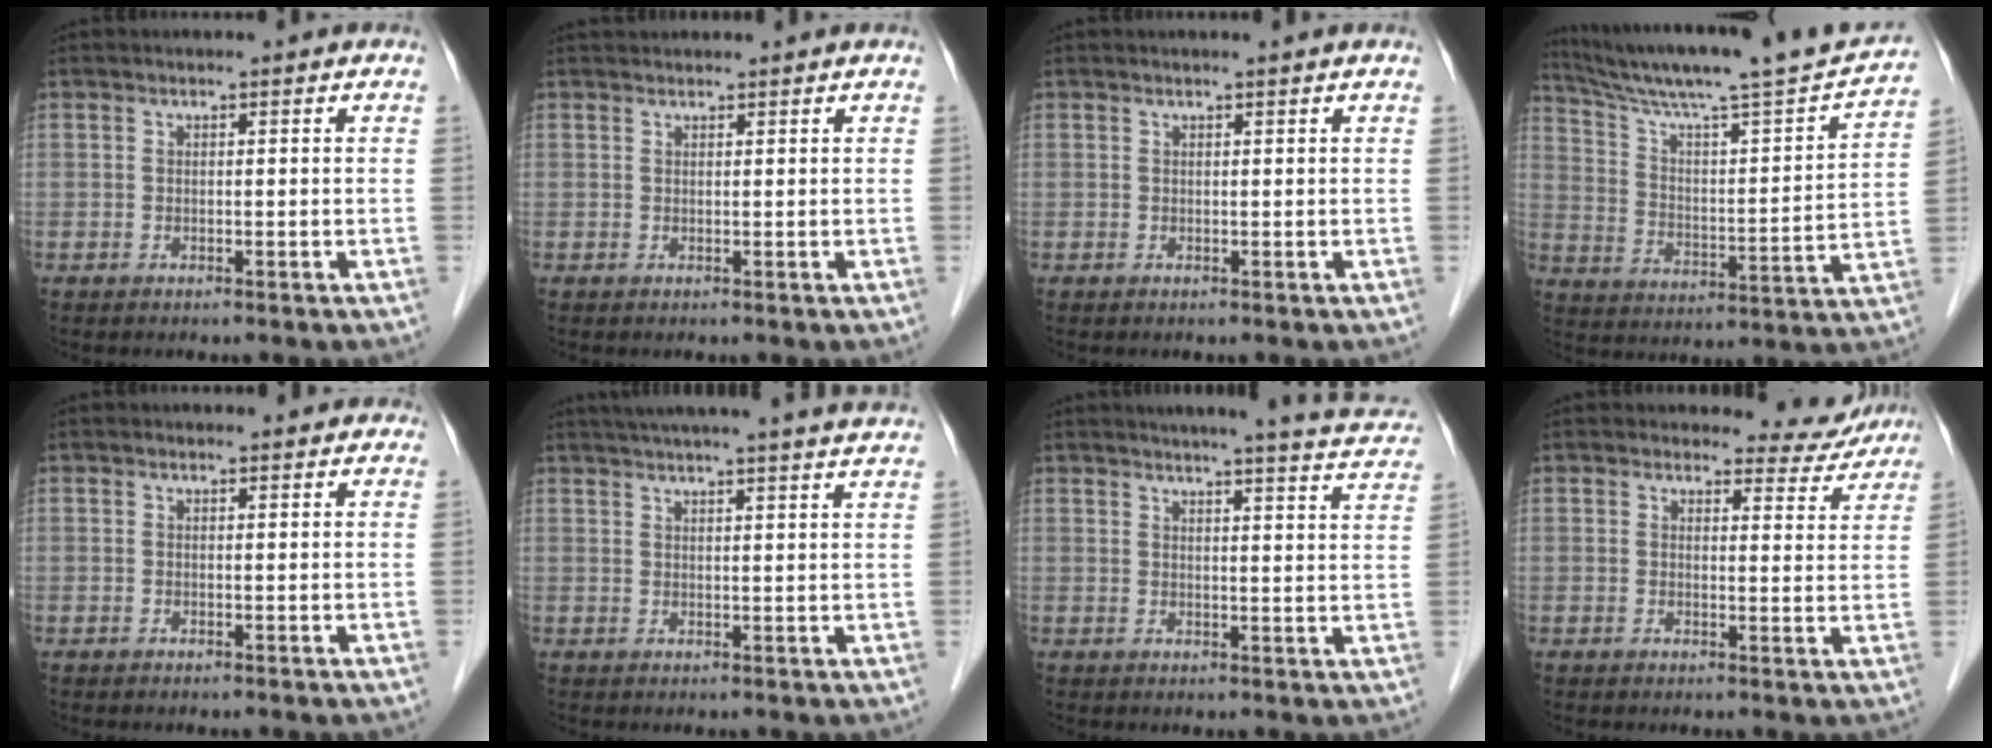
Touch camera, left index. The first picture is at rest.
{"total": 2.0, "force": [1.9, 0.1, 0.3], "torque": [-0.006, 0.025, 0.033]}
{"total": 1.0, "force": [0.9, -0.1, 0.4], "torque": [-0.012, 0.008, 0.016]}
{"total": 22.4, "force": [20.1, 0.0, 10.0], "torque": [-0.169, -0.023, 0.294]}
{"total": 2.1, "force": [1.8, 1.0, 0.5], "torque": [-0.005, 0.009, 0.011]}
{"total": 19.6, "force": [17.8, 0.0, 8.2], "torque": [-0.130, 0.005, 0.222]}
{"total": 13.8, "force": [12.8, 0.9, 5.2], "torque": [-0.059, -0.024, 0.131]}
{"total": 5.0, "force": [4.7, 1.5, -0.7], "torque": [0.012, -0.016, 0.042]}